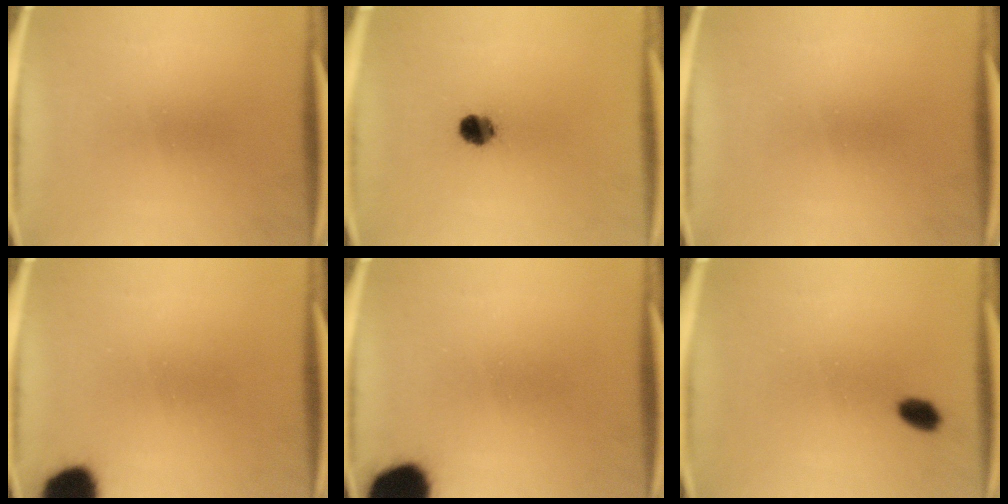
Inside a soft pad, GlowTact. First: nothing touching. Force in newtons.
{"total": 4.9}
{"total": 0.0}
{"total": 9.2}
{"total": 13.5}
{"total": 3.6}